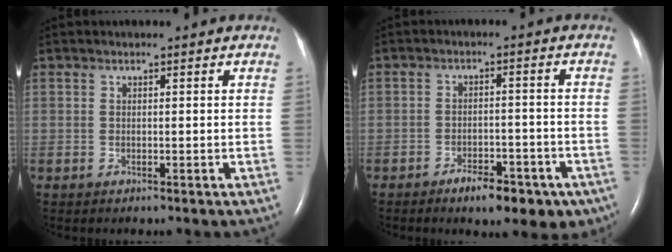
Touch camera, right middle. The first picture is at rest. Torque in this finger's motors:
{"motor_torque": [0.21, -0.20, 0.11, 0.04]}